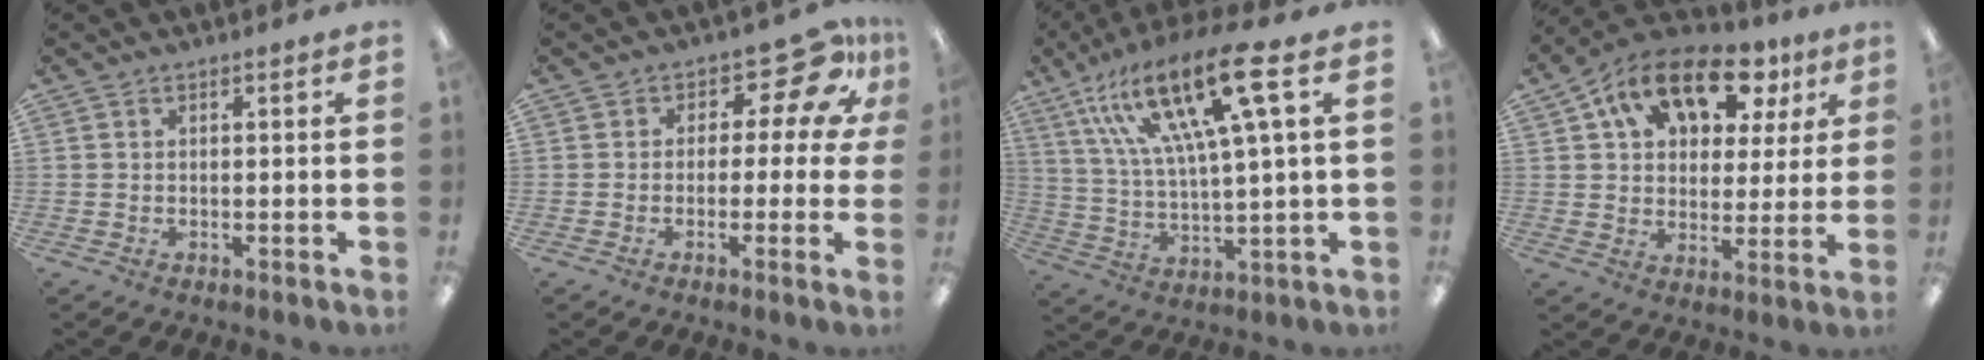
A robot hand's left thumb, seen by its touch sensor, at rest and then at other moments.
{"total": 15.3, "force": [9.1, 6.8, 10.3], "torque": [-0.155, -0.066, 0.148]}
{"total": 21.2, "force": [11.5, 4.9, 17.1], "torque": [-0.341, -0.054, 0.177]}
{"total": 16.6, "force": [9.9, 9.6, 9.2], "torque": [-0.160, -0.041, 0.175]}